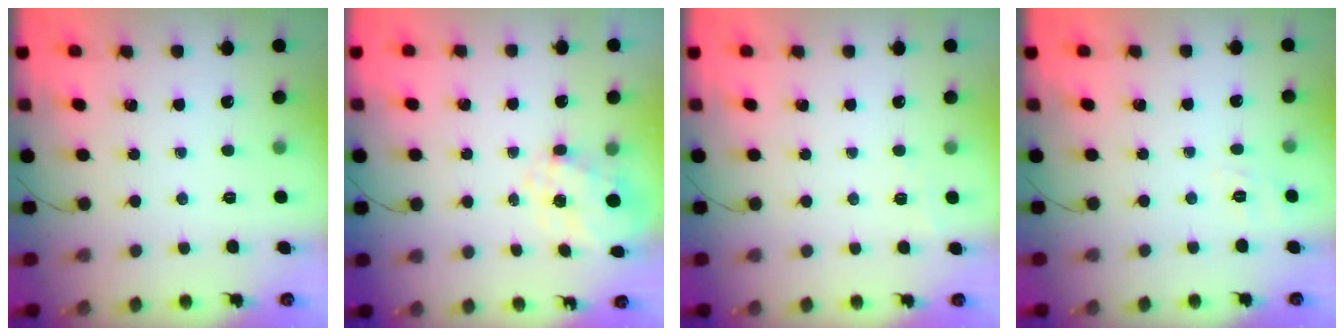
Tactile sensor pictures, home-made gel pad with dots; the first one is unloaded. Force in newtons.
{"total": 6.7, "press": 6.7, "slide": 0.6}
{"total": 4.3, "press": 4.1, "slide": 1.2}
{"total": 3.2, "press": 2.7, "slide": 1.8}